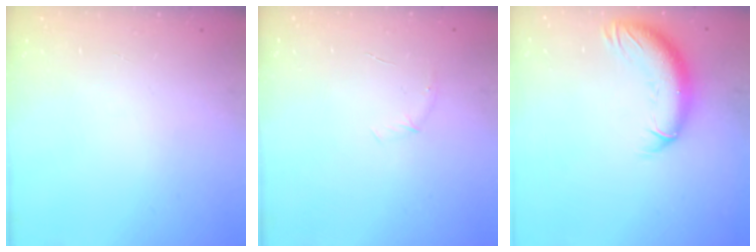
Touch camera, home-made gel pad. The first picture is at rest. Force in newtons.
{"total": 3.8, "press": 3.6, "slide": 1.2}
{"total": 11.7, "press": 11.4, "slide": 2.8}